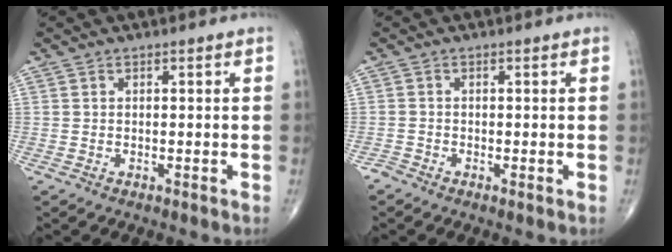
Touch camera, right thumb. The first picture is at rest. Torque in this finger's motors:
{"motor_torque": [0.32, 0.10, -0.12, -0.60, 0.08]}